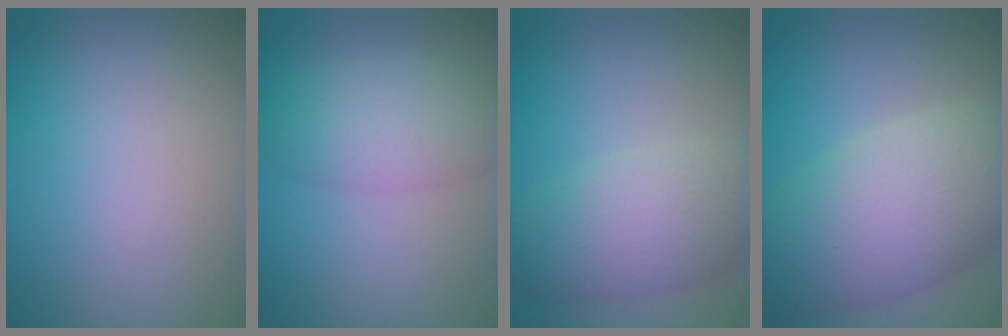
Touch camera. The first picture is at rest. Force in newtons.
{"total": 4.2, "press": 4.2, "slide": 0.2}
{"total": 5.5, "press": 5.5, "slide": 0.3}
{"total": 9.3, "press": 9.3, "slide": 0.5}